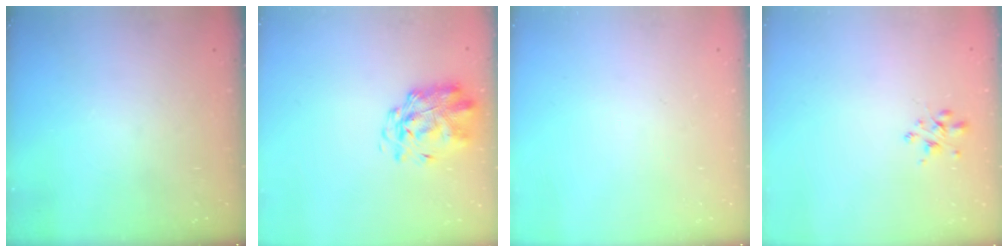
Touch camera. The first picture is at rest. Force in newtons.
{"total": 2.9, "press": 2.8, "slide": 0.7}
{"total": 0.0}
{"total": 2.6, "press": 2.6, "slide": 0.4}